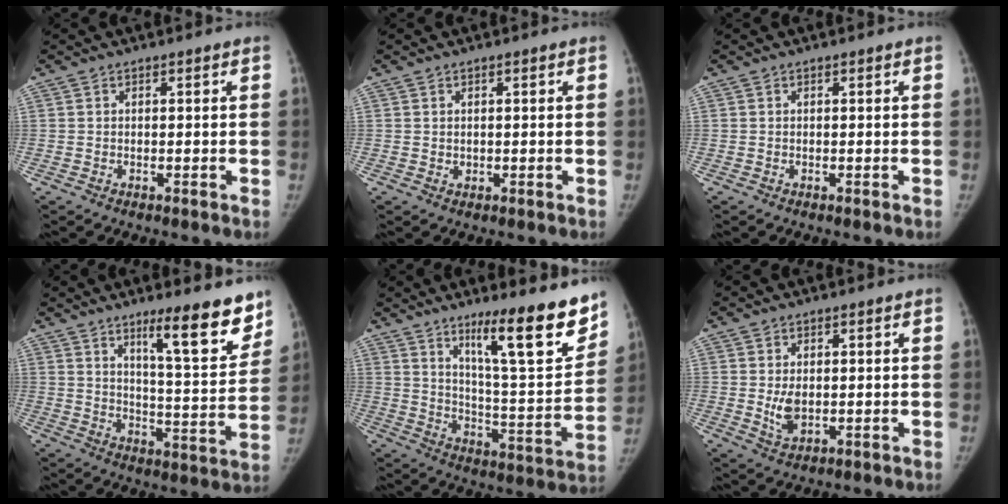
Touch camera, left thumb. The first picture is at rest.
{"total": 0.7, "force": [0.2, 0.5, 0.3], "torque": [0.000, -0.001, 0.005]}
{"total": 0.0}
{"total": 14.9, "force": [9.9, 2.7, 10.8], "torque": [-0.120, -0.074, 0.153]}
{"total": 19.4, "force": [12.7, 3.0, 14.3], "torque": [-0.171, -0.085, 0.203]}
{"total": 4.0, "force": [0.1, 2.5, 3.1], "torque": [-0.052, -0.009, 0.009]}